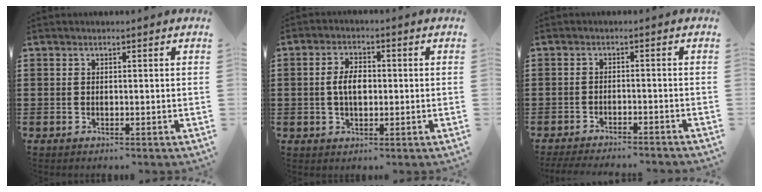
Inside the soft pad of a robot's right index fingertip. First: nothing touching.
{"total": 4.4, "force": [0.1, 2.4, 3.7], "torque": [-0.071, 0.002, -0.005]}
{"total": 2.6, "force": [-2.6, -0.3, 0.5], "torque": [-0.016, -0.005, -0.055]}